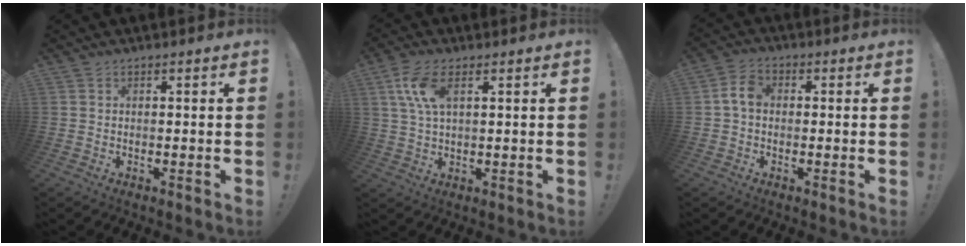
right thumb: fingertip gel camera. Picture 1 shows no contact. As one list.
[{"total": 8.3, "force": [3.1, 3.7, 6.7], "torque": [-0.137, -0.001, 0.054]}, {"total": 5.8, "force": [-0.1, 4.0, 4.2], "torque": [-0.084, 0.017, 0.002]}]